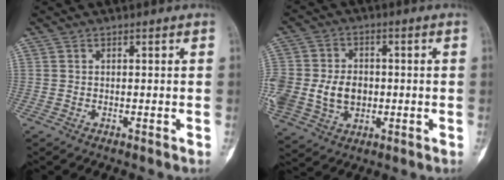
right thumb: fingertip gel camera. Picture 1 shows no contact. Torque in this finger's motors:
{"motor_torque": [1.06, 1.07, 1.10, -0.16, 0.34]}